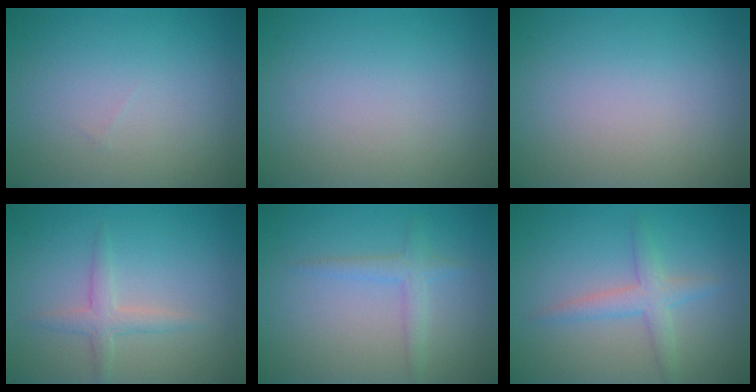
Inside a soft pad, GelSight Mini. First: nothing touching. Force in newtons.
{"total": 0.0}
{"total": 0.0}
{"total": 1.9, "press": 1.9, "slide": 0.1}
{"total": 1.8, "press": 1.8, "slide": 0.2}
{"total": 2.5, "press": 2.5, "slide": 0.2}